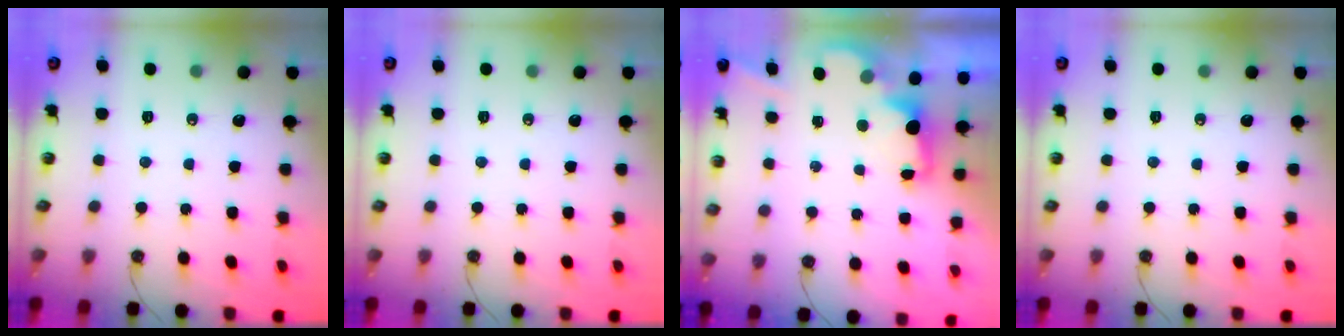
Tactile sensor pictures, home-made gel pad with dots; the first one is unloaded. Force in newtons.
{"total": 0.0}
{"total": 2.9, "press": 2.9, "slide": 0.6}
{"total": 0.0}